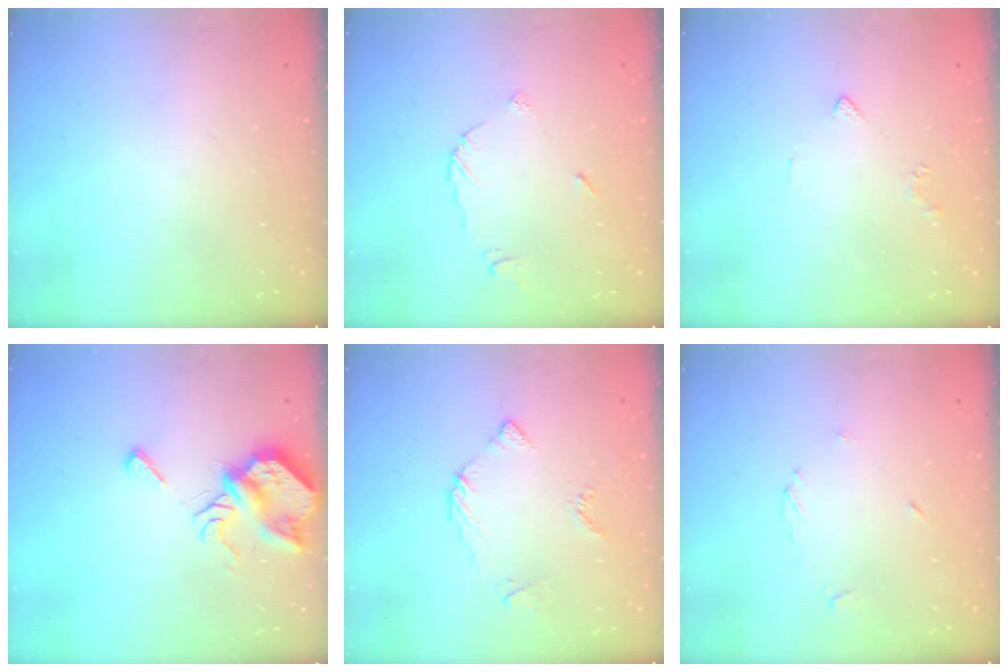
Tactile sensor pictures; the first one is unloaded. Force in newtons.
{"total": 5.9, "press": 5.9, "slide": 0.3}
{"total": 1.8, "press": 1.7, "slide": 0.6}
{"total": 9.2, "press": 9.2, "slide": 0.9}
{"total": 5.5, "press": 5.5, "slide": 0.4}
{"total": 4.0, "press": 4.0, "slide": 0.5}